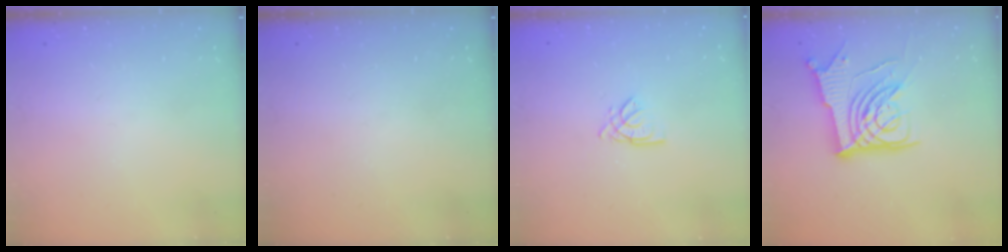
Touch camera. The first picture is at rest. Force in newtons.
{"total": 0.0}
{"total": 2.6, "press": 2.6, "slide": 0.1}
{"total": 14.0, "press": 13.9, "slide": 1.5}